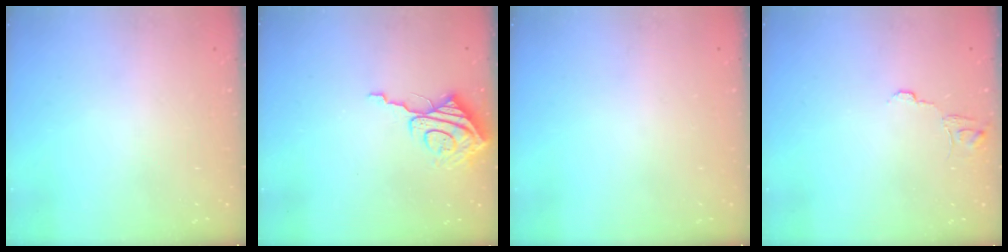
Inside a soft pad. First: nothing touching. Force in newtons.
{"total": 9.1, "press": 9.0, "slide": 1.0}
{"total": 0.0}
{"total": 6.6, "press": 6.6, "slide": 0.4}